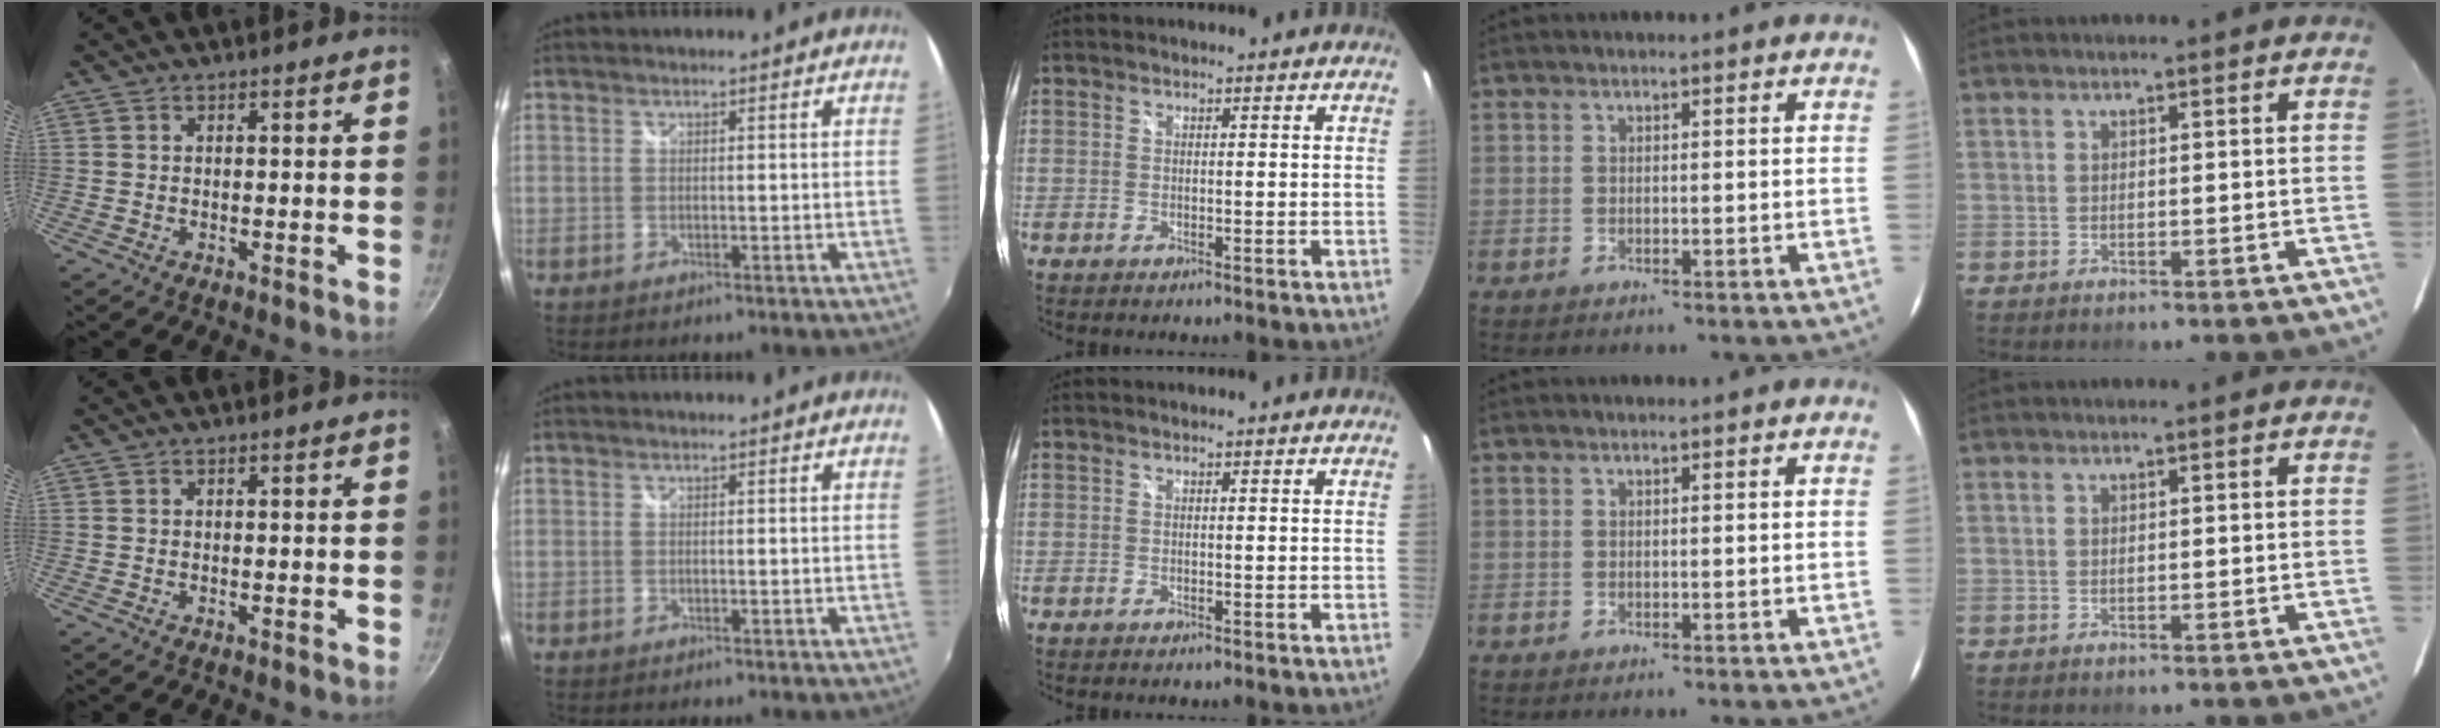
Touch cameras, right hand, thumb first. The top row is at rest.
{}